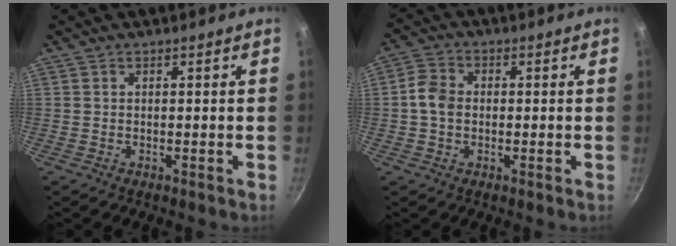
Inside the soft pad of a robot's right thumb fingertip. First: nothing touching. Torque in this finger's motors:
{"motor_torque": [-0.29, -0.17, 0.43, -0.34, 0.04]}